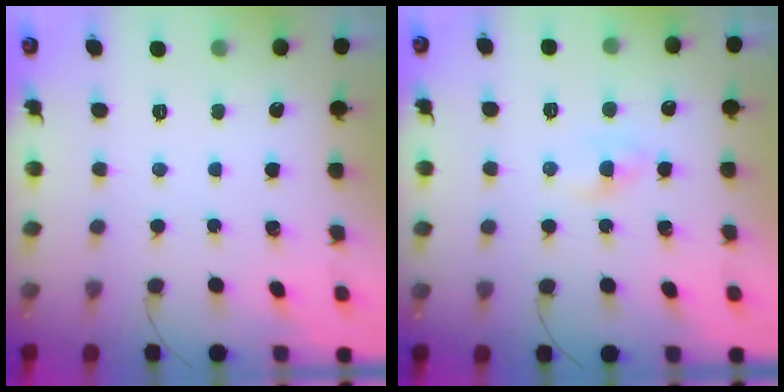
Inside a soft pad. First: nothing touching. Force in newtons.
{"total": 1.2, "press": 1.0, "slide": 0.6}